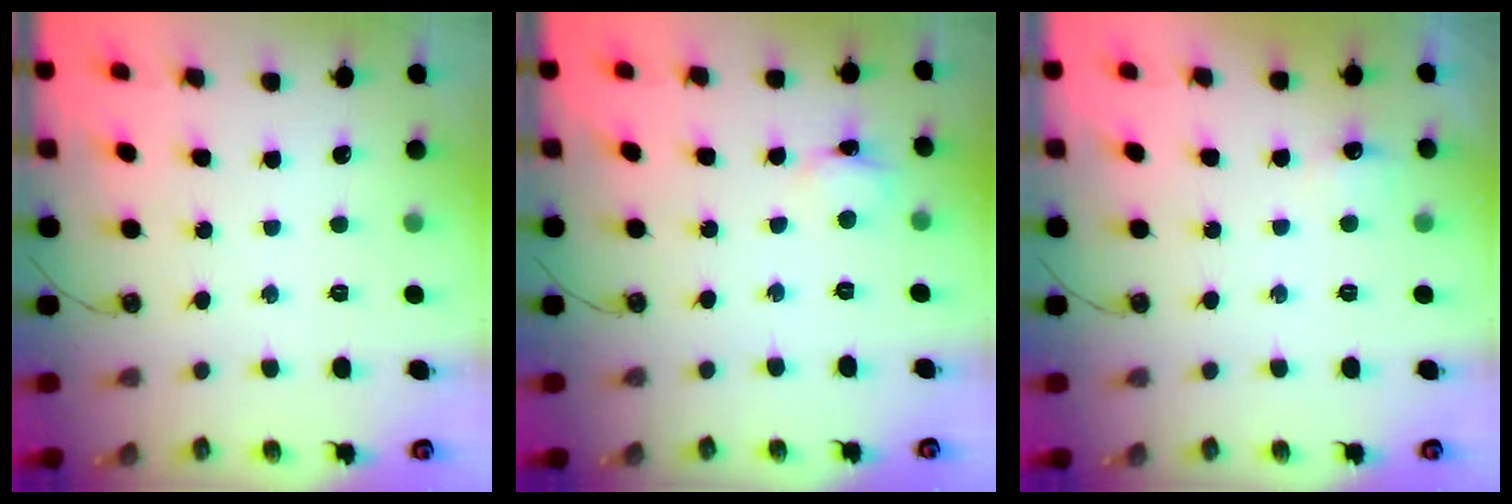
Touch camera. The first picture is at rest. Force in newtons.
{"total": 2.9, "press": 2.9, "slide": 0.2}
{"total": 5.3, "press": 5.3, "slide": 0.8}